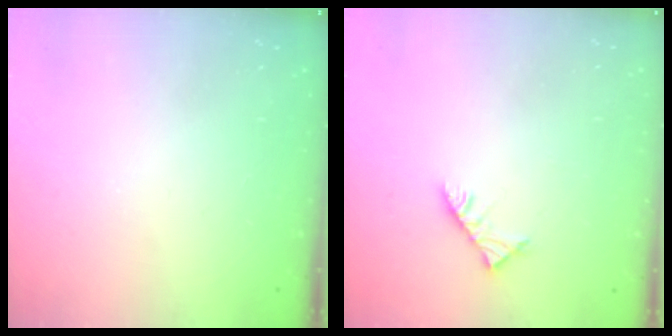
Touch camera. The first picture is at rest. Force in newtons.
{"total": 3.4, "press": 3.3, "slide": 0.8}